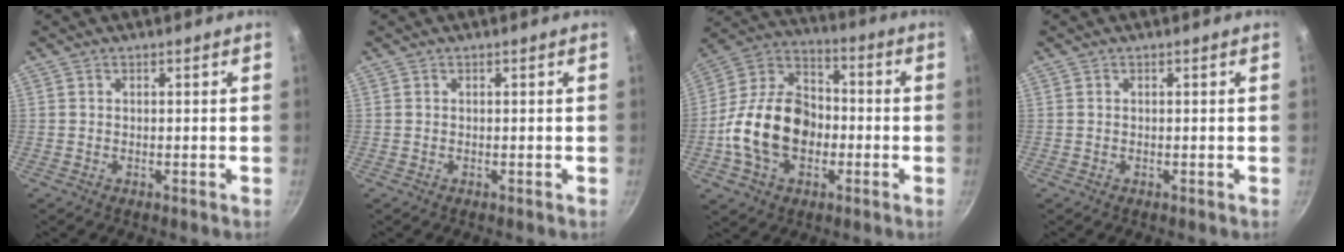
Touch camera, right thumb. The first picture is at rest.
{"total": 0.0}
{"total": 18.8, "force": [-3.5, 13.3, 12.8], "torque": [-0.204, 0.042, -0.074]}
{"total": 0.0}